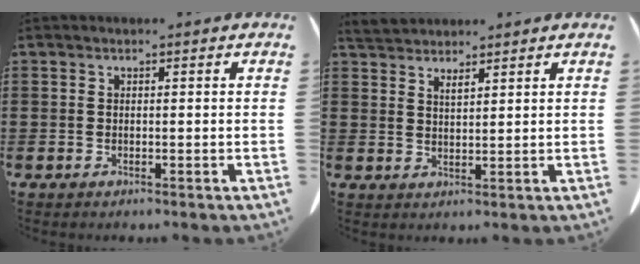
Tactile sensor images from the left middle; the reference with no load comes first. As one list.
[{"total": 2.7, "force": [2.6, 0.4, 0.6], "torque": [-0.018, -0.001, 0.050]}]